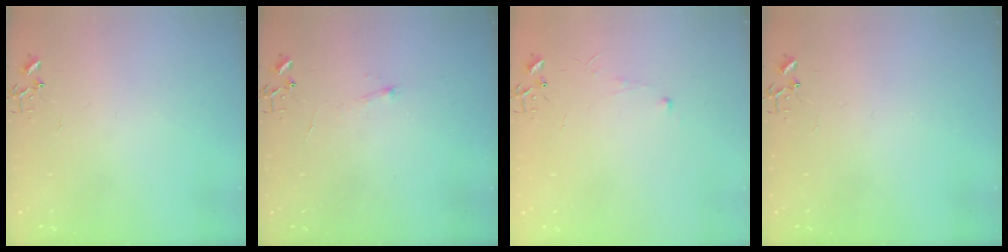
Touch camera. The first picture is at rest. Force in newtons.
{"total": 4.1, "press": 4.0, "slide": 0.6}
{"total": 3.9, "press": 3.8, "slide": 0.4}
{"total": 0.0}